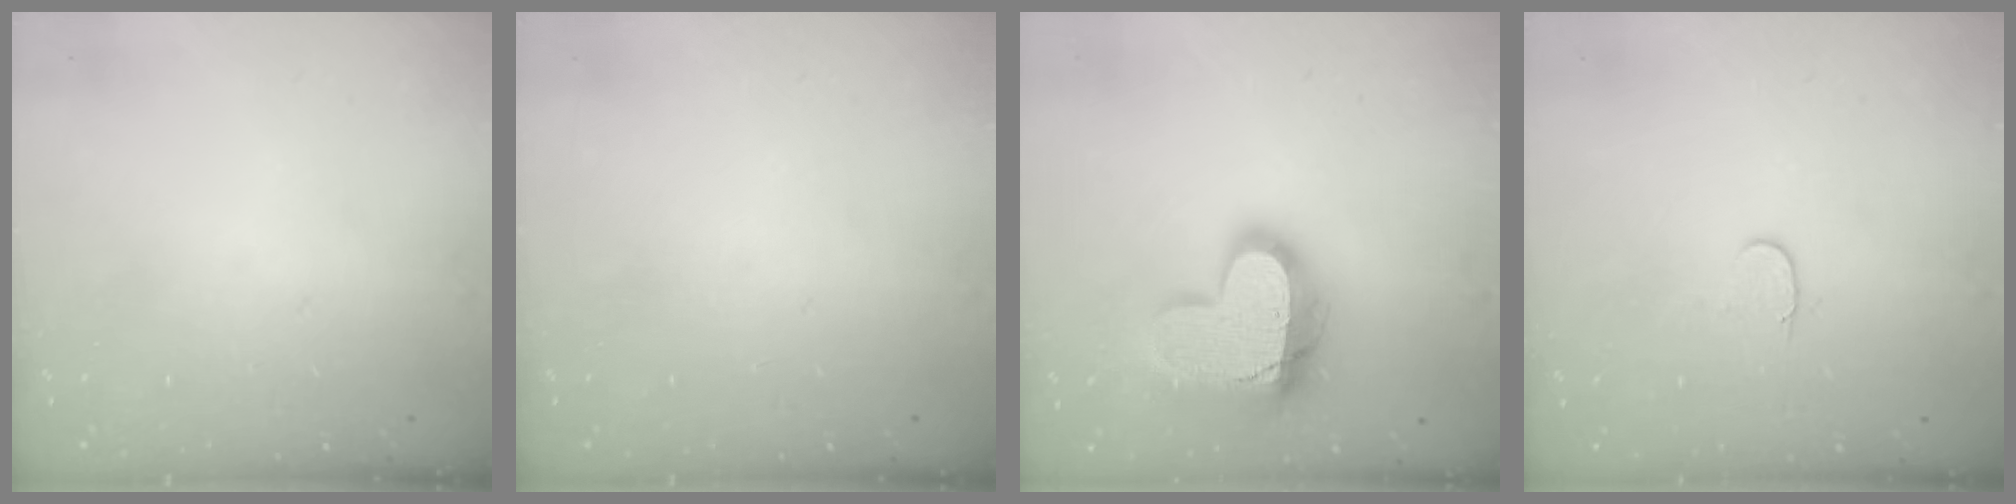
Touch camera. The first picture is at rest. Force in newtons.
{"total": 0.0}
{"total": 19.3, "press": 19.2, "slide": 1.6}
{"total": 3.6, "press": 3.6, "slide": 0.4}